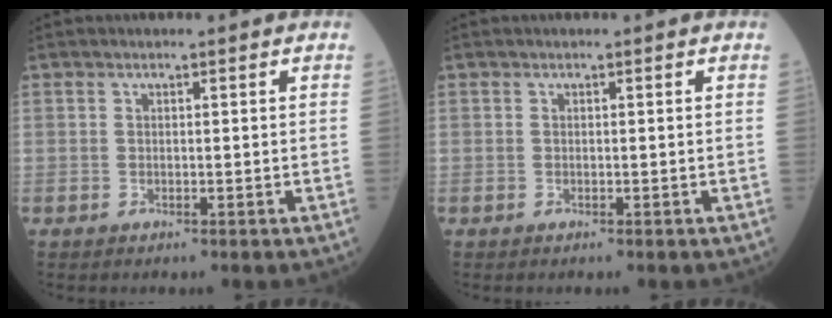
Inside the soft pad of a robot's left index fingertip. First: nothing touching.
{"total": 0.0}